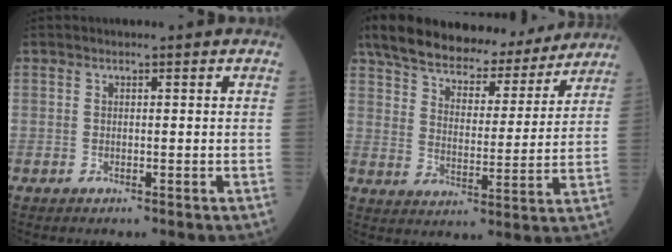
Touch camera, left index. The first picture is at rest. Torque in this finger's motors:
{"motor_torque": [1.14, -1.00, 0.71, 0.19]}